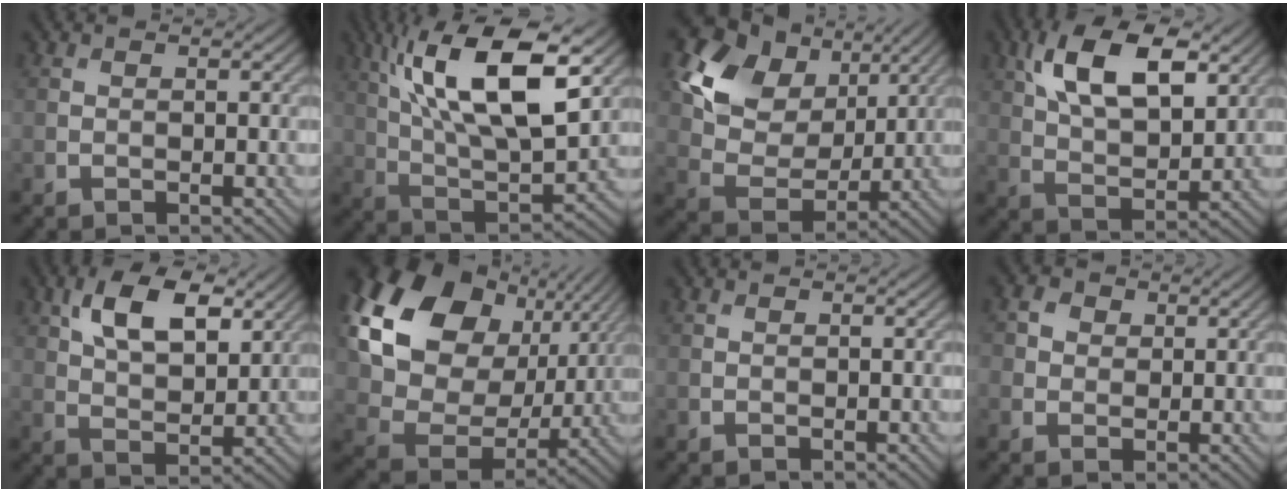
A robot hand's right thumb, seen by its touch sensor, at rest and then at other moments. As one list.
[{"total": 17.0, "force": [6.8, 6.7, 14.0], "torque": [-0.288, 0.012, 0.128]}, {"total": 13.3, "force": [6.0, 9.3, 7.4], "torque": [-0.169, 0.014, 0.105]}, {"total": 12.2, "force": [5.4, 6.0, 9.2], "torque": [-0.182, 0.008, 0.103]}, {"total": 9.8, "force": [4.4, 5.0, 7.2], "torque": [-0.141, 0.006, 0.081]}, {"total": 20.9, "force": [8.3, 15.2, 11.8], "torque": [-0.314, 0.039, 0.178]}, {"total": 0.0}, {"total": 2.4, "force": [0.4, 2.2, 0.8], "torque": [-0.021, 0.002, 0.002]}]